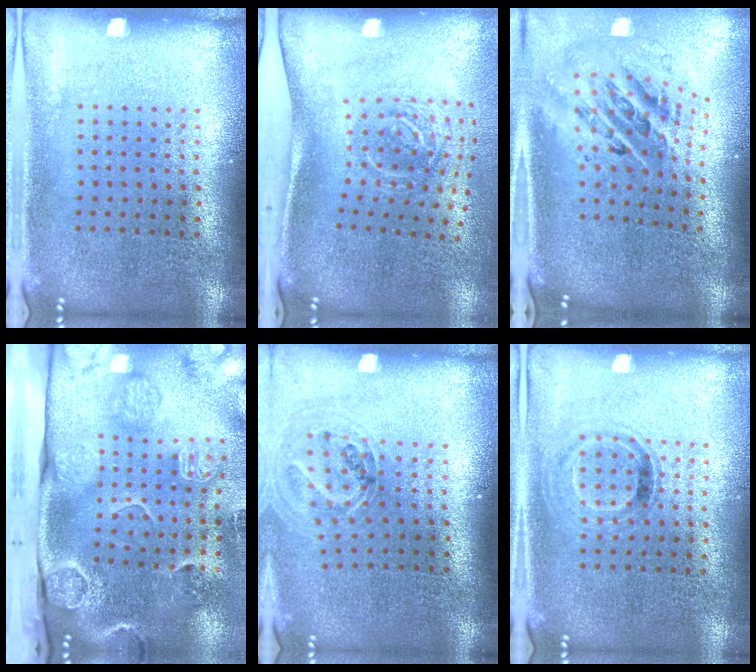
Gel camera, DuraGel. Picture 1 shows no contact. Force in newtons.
{"total": 2.0, "press": 1.3, "slide": 1.5}
{"total": 2.3, "press": 1.6, "slide": 1.7}
{"total": 4.6, "press": 3.4, "slide": 3.1}
{"total": 1.1, "press": 1.1, "slide": 0.3}
{"total": 0.9, "press": 0.8, "slide": 0.4}